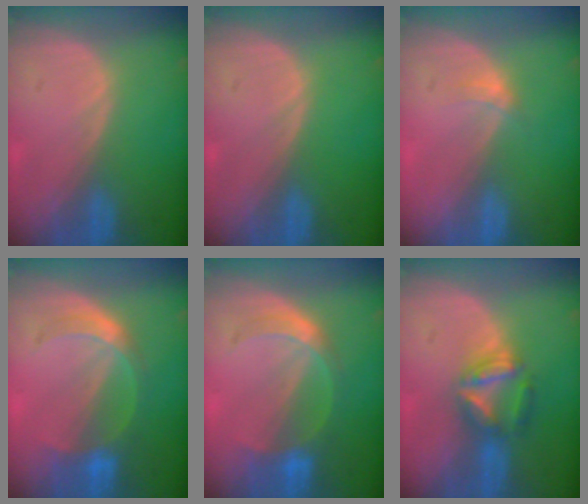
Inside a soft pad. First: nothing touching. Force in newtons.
{"total": 0.0}
{"total": 1.6, "press": 1.3, "slide": 1.0}
{"total": 5.8, "press": 5.3, "slide": 2.3}
{"total": 5.8, "press": 5.3, "slide": 2.3}
{"total": 5.7, "press": 5.7, "slide": 0.4}